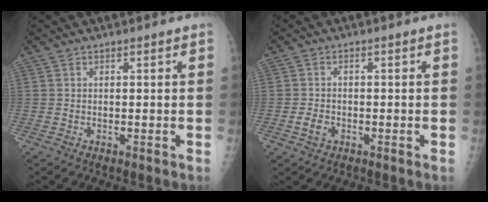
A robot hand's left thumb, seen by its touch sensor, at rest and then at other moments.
{"total": 2.6, "force": [-1.0, 1.9, 1.4], "torque": [-0.022, 0.005, -0.017]}